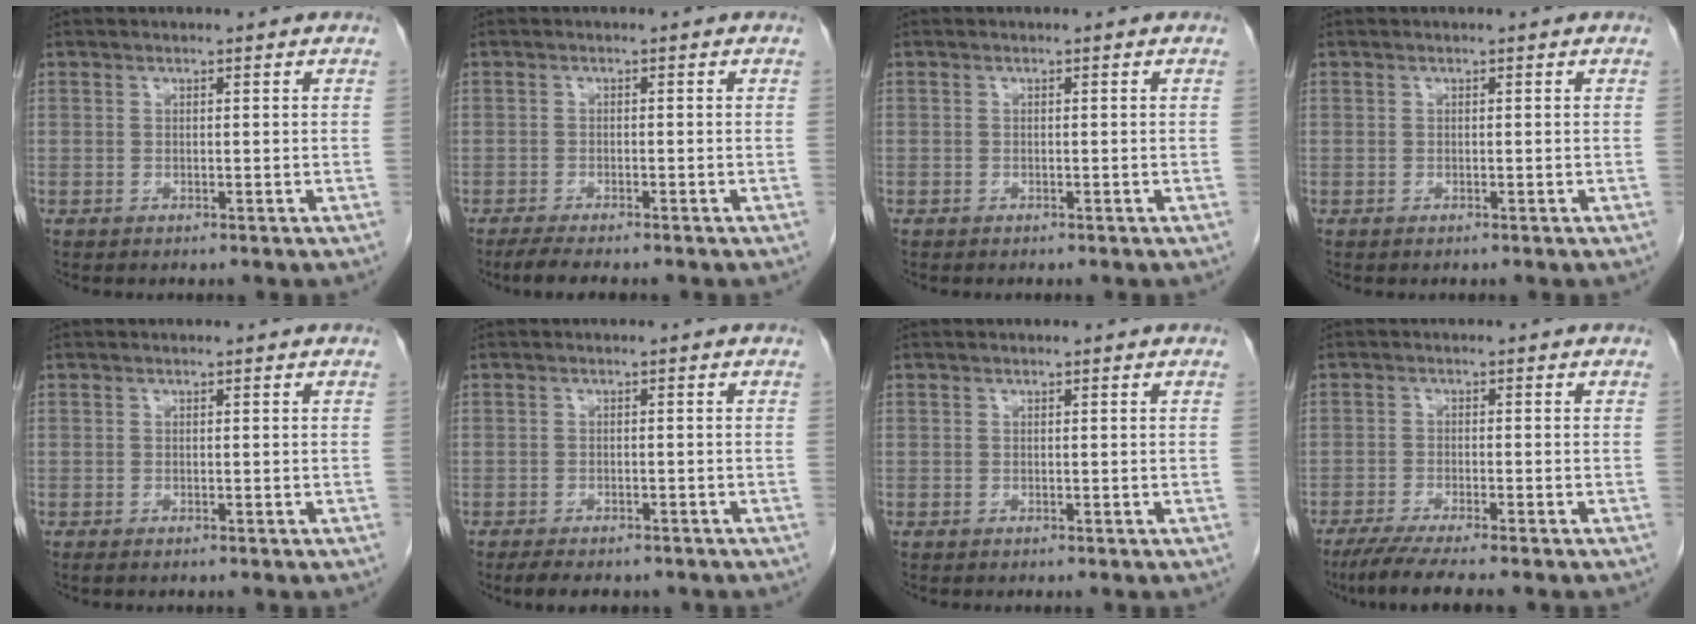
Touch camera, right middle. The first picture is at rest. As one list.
[{"total": 4.6, "force": [-3.7, 0.6, 2.5], "torque": [-0.042, -0.010, -0.057]}, {"total": 0.0}, {"total": 0.0}, {"total": 0.6, "force": [-0.5, 0.1, 0.3], "torque": [-0.007, -0.002, -0.008]}, {"total": 6.6, "force": [-5.3, 2.5, 3.0], "torque": [-0.039, -0.006, -0.067]}, {"total": 0.0}, {"total": 7.3, "force": [-6.0, -0.1, 4.3], "torque": [-0.063, -0.019, -0.095]}]